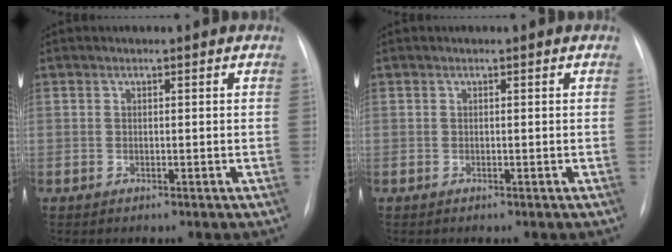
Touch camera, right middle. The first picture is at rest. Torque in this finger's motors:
{"motor_torque": [0.93, -1.21, -0.03, 0.00]}